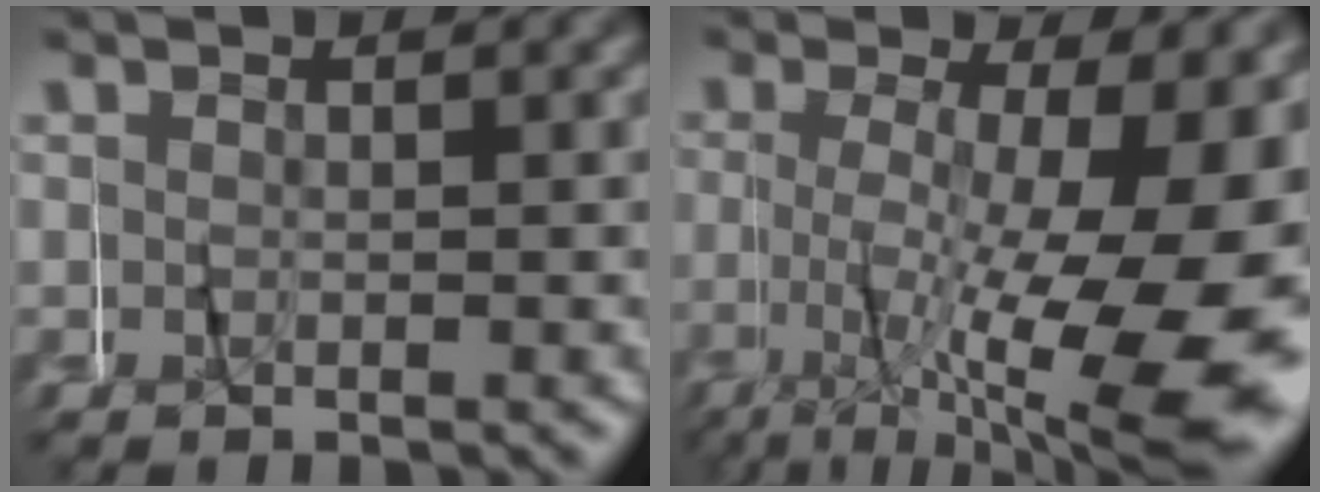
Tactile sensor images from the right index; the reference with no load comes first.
{"total": 13.0, "force": [-1.4, 5.2, 11.8], "torque": [-0.157, -0.014, -0.009]}